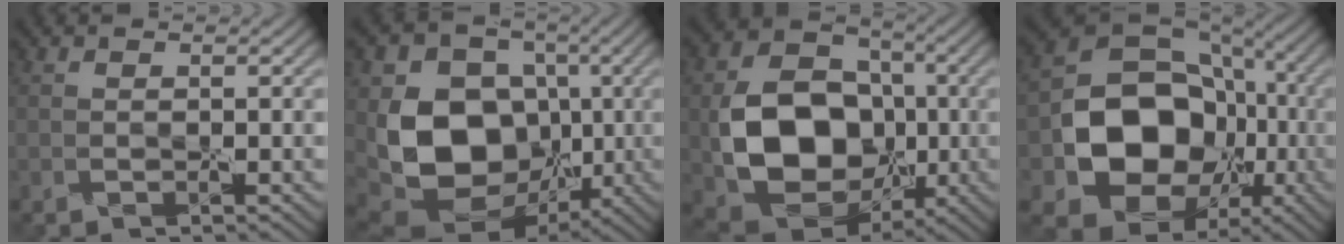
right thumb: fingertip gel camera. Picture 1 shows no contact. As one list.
[{"total": 11.4, "force": [-0.3, 9.6, 6.2], "torque": [-0.125, -0.020, -0.011]}, {"total": 11.9, "force": [-1.4, 9.7, 6.8], "torque": [-0.124, -0.001, -0.031]}, {"total": 13.7, "force": [-2.6, 11.4, 7.2], "torque": [-0.120, -0.024, -0.044]}]